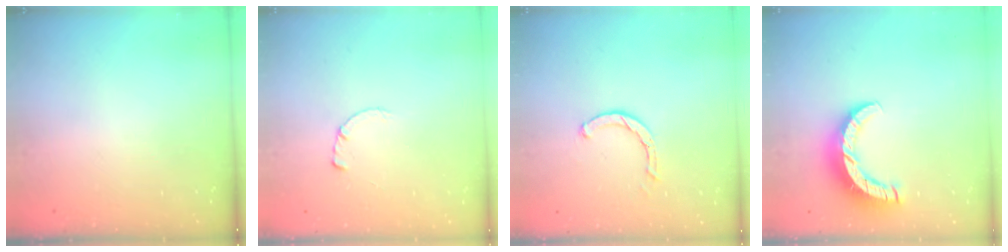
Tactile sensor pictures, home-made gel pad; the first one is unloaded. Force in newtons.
{"total": 0.7, "press": 0.7, "slide": 0.2}
{"total": 1.6, "press": 1.6, "slide": 0.2}
{"total": 9.4, "press": 9.4, "slide": 0.8}